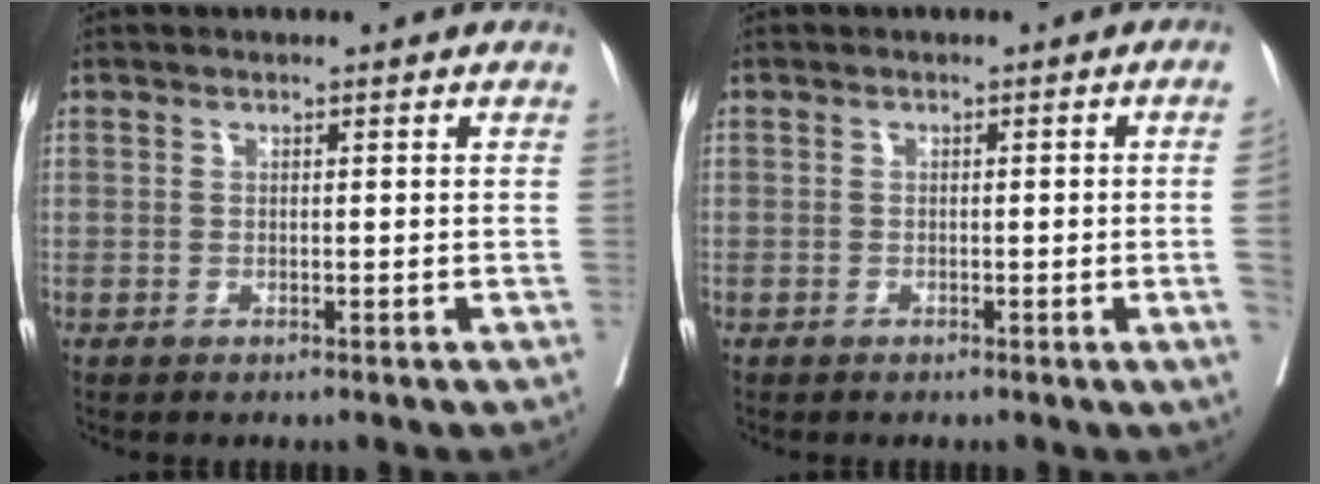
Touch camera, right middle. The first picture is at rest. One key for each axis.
{"total": 2.4, "fx": -0.5, "fy": -0.7, "fz": 2.2, "tx": -0.027, "ty": -0.002, "tz": -0.007}